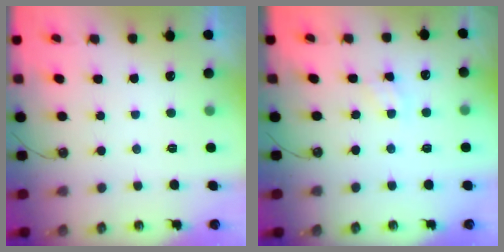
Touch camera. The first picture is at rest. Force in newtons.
{"total": 3.1, "press": 3.1, "slide": 0.5}